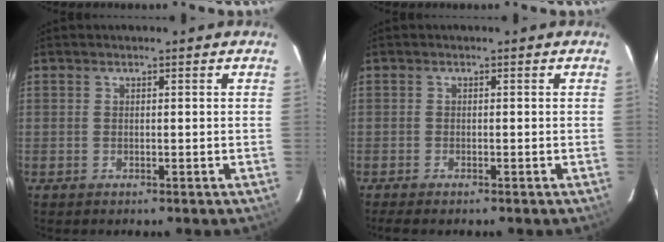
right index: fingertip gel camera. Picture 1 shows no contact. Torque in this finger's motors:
{"motor_torque": [-0.18, -0.11, 0.13, 0.02]}